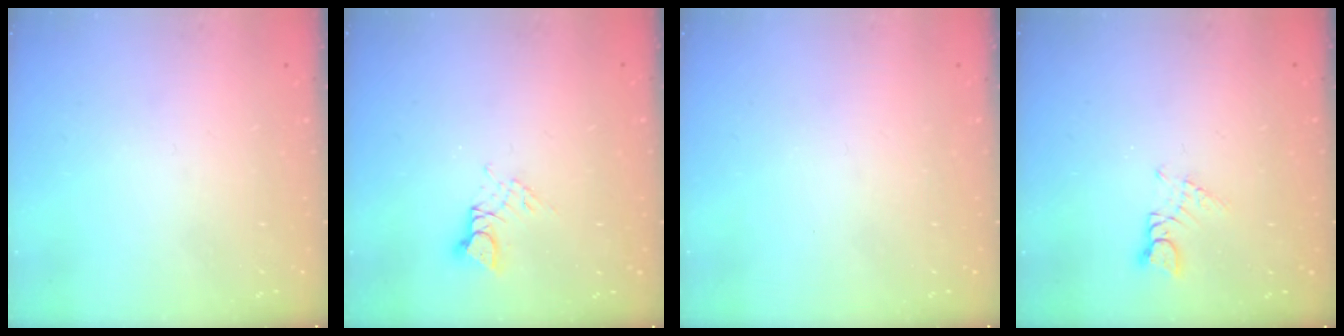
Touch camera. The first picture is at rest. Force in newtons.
{"total": 3.8, "press": 3.7, "slide": 0.6}
{"total": 0.0}
{"total": 2.0, "press": 2.0, "slide": 0.2}